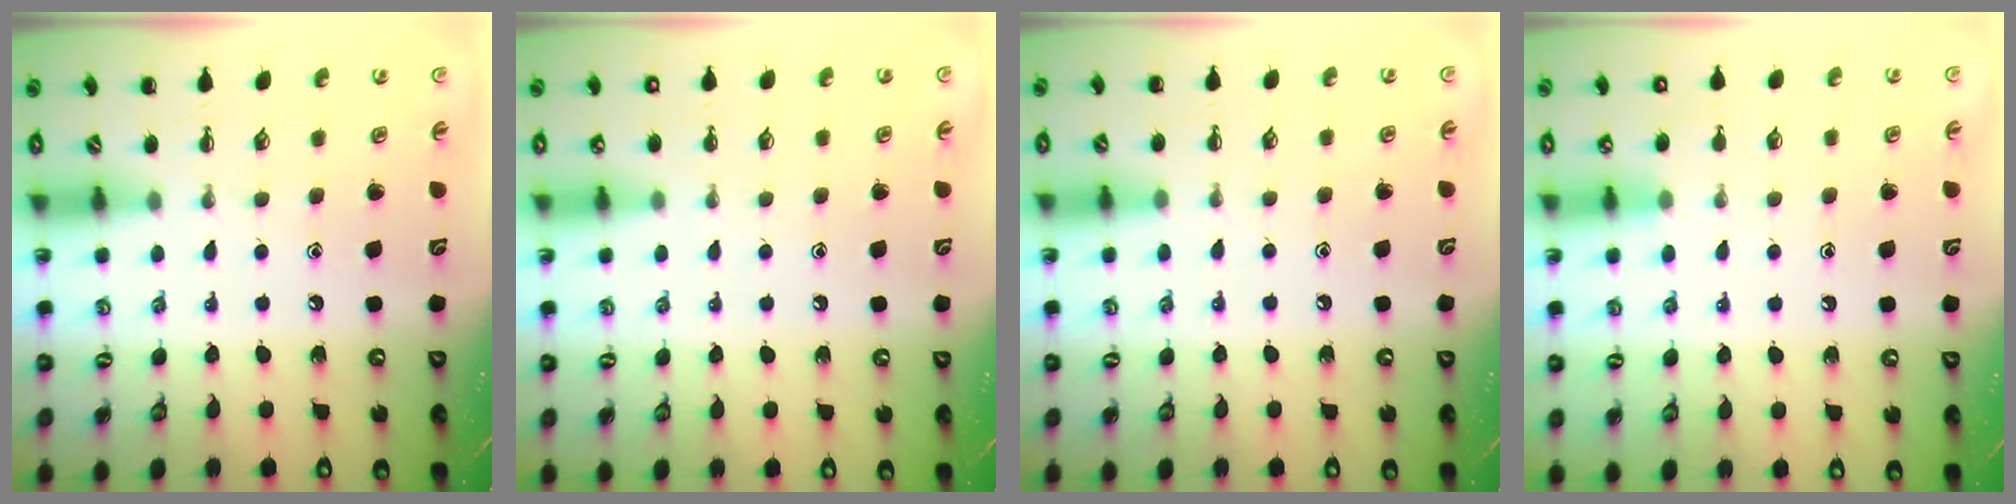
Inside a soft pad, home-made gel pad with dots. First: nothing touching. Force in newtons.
{"total": 1.9, "press": 1.9, "slide": 0.2}
{"total": 7.4, "press": 6.9, "slide": 2.6}
{"total": 8.4, "press": 8.2, "slide": 2.0}